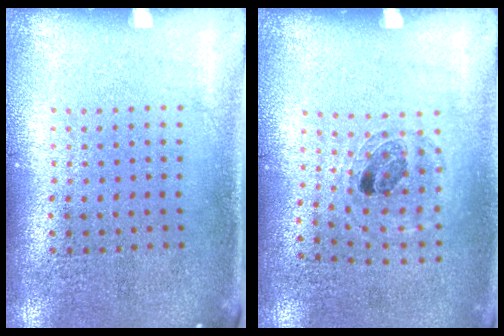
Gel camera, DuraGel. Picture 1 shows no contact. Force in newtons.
{"total": 0.8, "press": 0.8, "slide": 0.3}